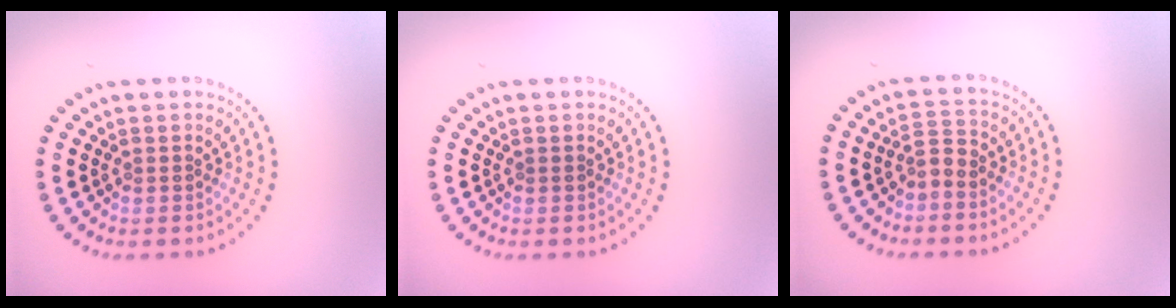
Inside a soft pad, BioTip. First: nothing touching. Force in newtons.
{"total": 0.0}
{"total": 1.5, "press": 1.2, "slide": 0.9}